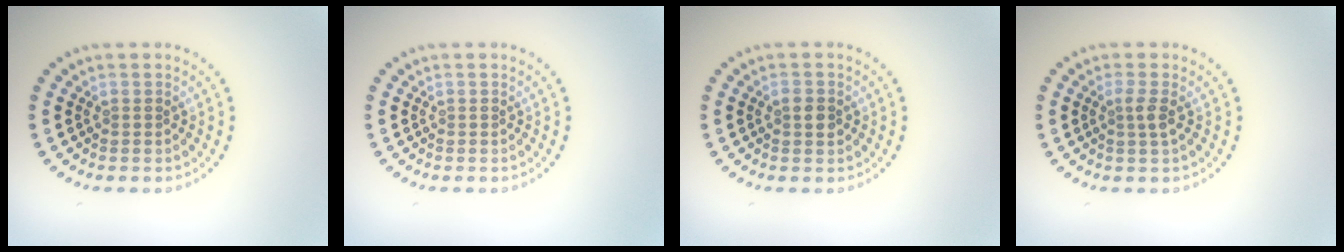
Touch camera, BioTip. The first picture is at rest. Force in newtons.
{"total": 0.0}
{"total": 1.4, "press": 1.4, "slide": 0.1}
{"total": 1.4, "press": 1.1, "slide": 0.9}